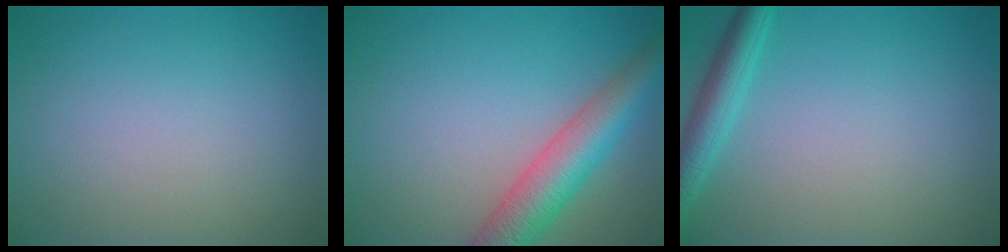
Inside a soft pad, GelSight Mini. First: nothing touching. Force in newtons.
{"total": 5.9, "press": 5.9, "slide": 0.2}
{"total": 3.0, "press": 3.0, "slide": 0.2}